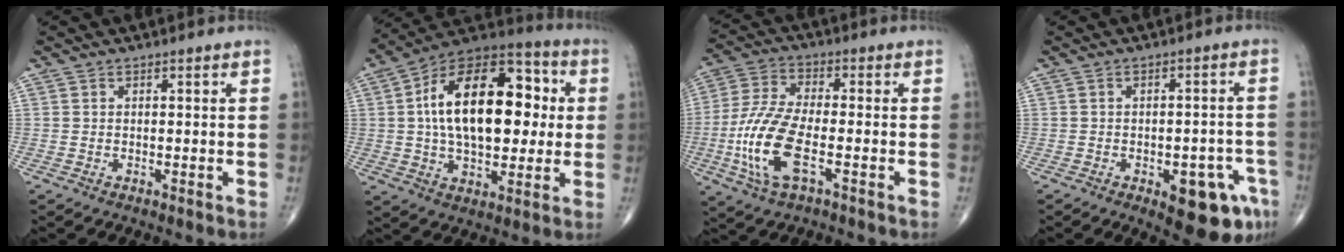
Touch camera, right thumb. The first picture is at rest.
{"total": 24.5, "force": [2.8, 13.4, 20.3], "torque": [-0.308, 0.023, 0.039]}
{"total": 13.6, "force": [-3.8, 5.2, 12.0], "torque": [-0.271, 0.011, -0.075]}
{"total": 11.4, "force": [-5.2, 4.7, 9.0], "torque": [-0.084, 0.023, -0.057]}